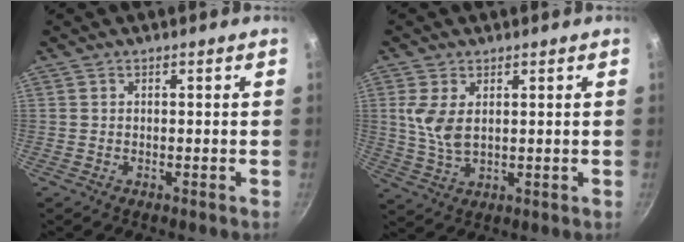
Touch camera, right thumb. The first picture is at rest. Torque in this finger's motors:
{"motor_torque": [2.57, 2.44, 0.60, 0.32, 0.25]}